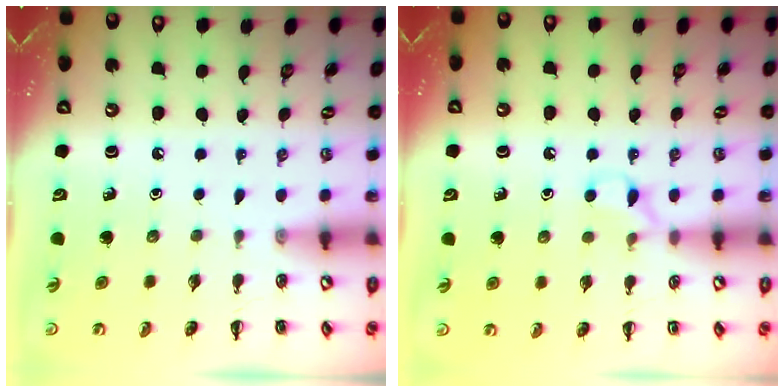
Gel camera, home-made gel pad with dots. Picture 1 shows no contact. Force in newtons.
{"total": 5.5, "press": 5.4, "slide": 1.3}